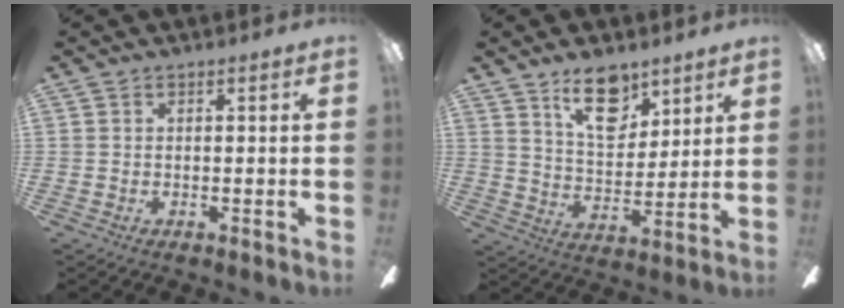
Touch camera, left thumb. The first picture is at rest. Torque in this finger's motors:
{"motor_torque": [1.65, 0.98, 0.86, -0.94, 0.19]}